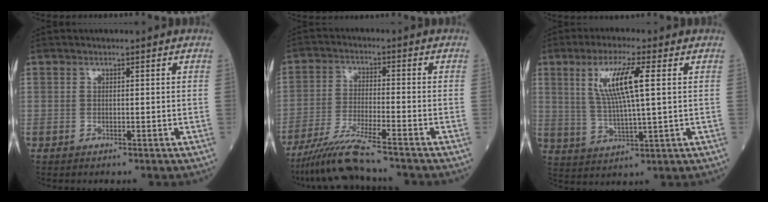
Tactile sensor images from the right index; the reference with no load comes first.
{"total": 8.4, "force": [-7.1, -0.3, 4.5], "torque": [-0.088, -0.031, -0.134]}
{"total": 9.1, "force": [2.7, 0.6, 8.7], "torque": [-0.176, 0.003, 0.054]}